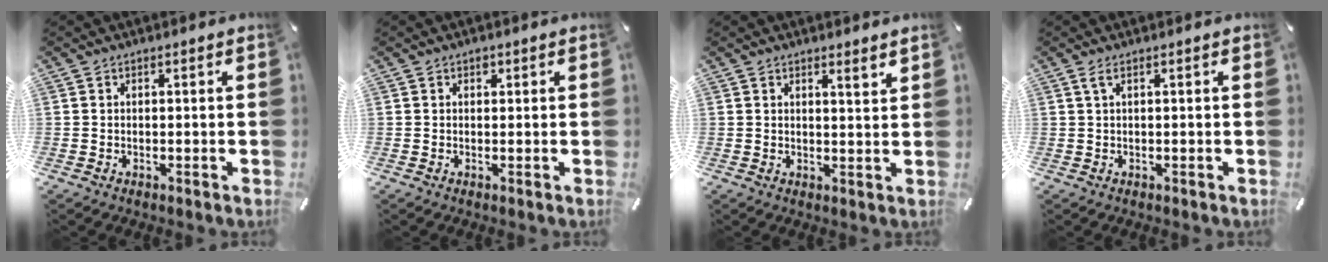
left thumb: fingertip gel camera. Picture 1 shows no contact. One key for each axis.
{"total": 0.9, "fx": 0.4, "fy": 0.8, "fz": 0.2, "tx": -0.003, "ty": 0.003, "tz": 0.007}
{"total": 2.4, "fx": 2.2, "fy": 0.0, "fz": 1.0, "tx": -0.014, "ty": -0.016, "tz": 0.037}
{"total": 1.4, "fx": 0.4, "fy": 0.2, "fz": 1.4, "tx": -0.028, "ty": 0.001, "tz": 0.007}